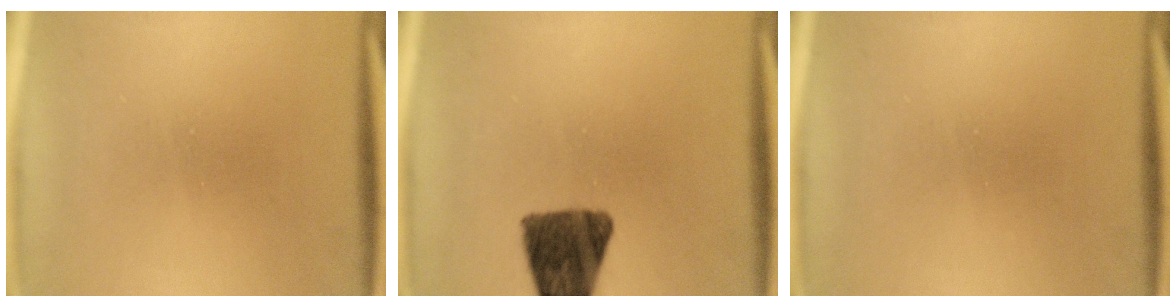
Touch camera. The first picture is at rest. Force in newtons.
{"total": 10.7}
{"total": 0.0}